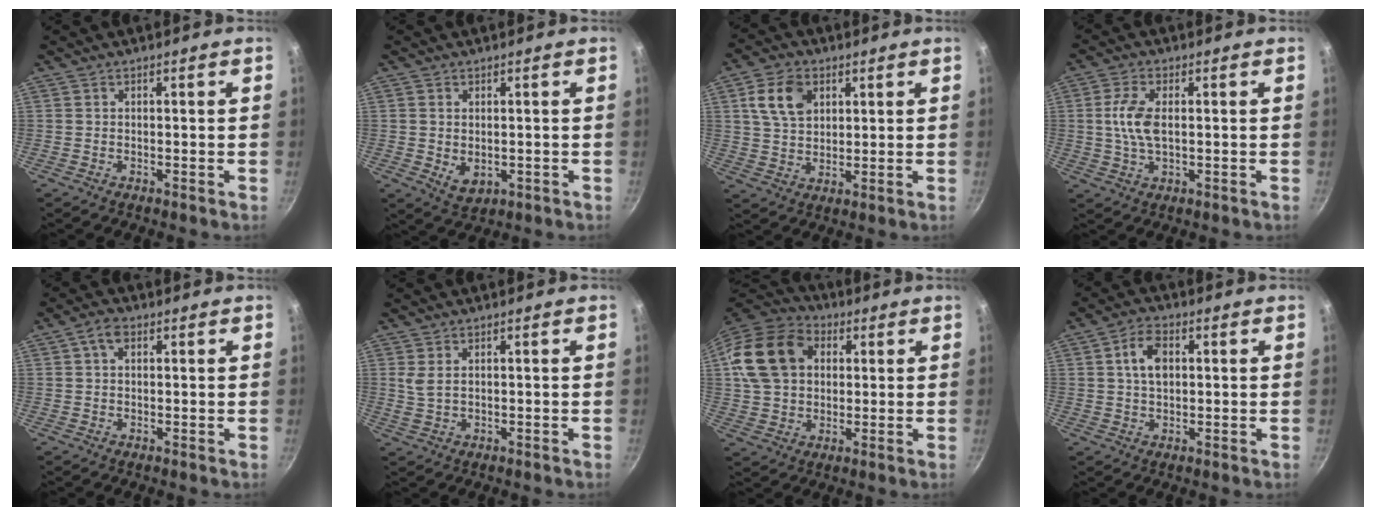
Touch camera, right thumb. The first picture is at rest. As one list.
[{"total": 4.3, "force": [-0.1, 3.0, 3.1], "torque": [-0.049, -0.011, 0.007]}, {"total": 9.1, "force": [3.3, 6.3, 5.7], "torque": [-0.089, -0.003, 0.060]}, {"total": 6.7, "force": [0.7, 3.4, 5.8], "torque": [-0.120, 0.003, 0.010]}, {"total": 3.1, "force": [1.1, 1.9, 2.1], "torque": [-0.030, 0.001, 0.013]}, {"total": 2.6, "force": [0.6, 1.4, 2.1], "torque": [-0.042, -0.001, 0.016]}, {"total": 17.5, "force": [3.8, 13.4, 10.6], "torque": [-0.187, 0.026, 0.057]}, {"total": 6.0, "force": [1.3, 3.8, 4.5], "torque": [-0.067, 0.008, 0.019]}]